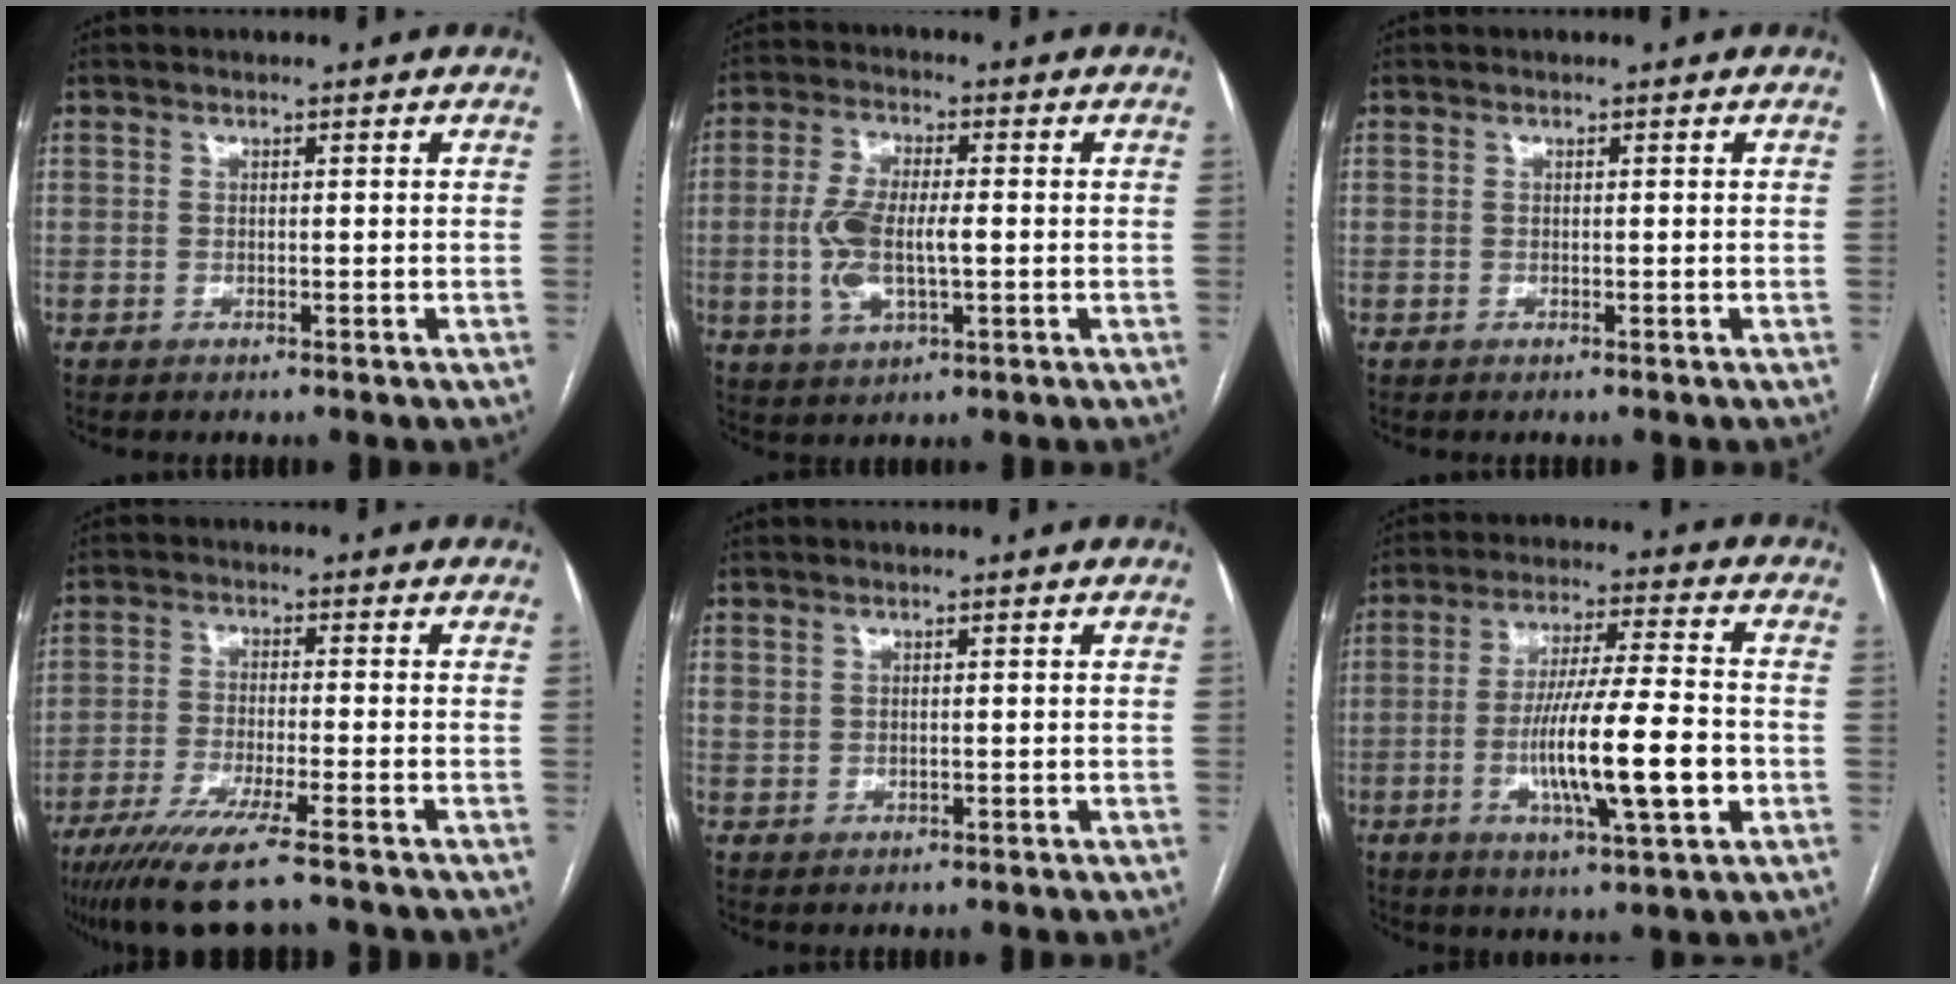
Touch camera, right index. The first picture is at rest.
{"total": 8.5, "force": [-0.8, 3.3, 7.9], "torque": [-0.170, 0.009, -0.010]}
{"total": 0.0}
{"total": 11.6, "force": [-8.5, 0.3, 7.8], "torque": [-0.128, -0.031, -0.139]}
{"total": 0.9, "force": [0.5, 0.7, 0.3], "torque": [-0.004, 0.009, 0.012]}
{"total": 14.0, "force": [-3.3, 1.1, 13.6], "torque": [-0.240, -0.007, -0.056]}